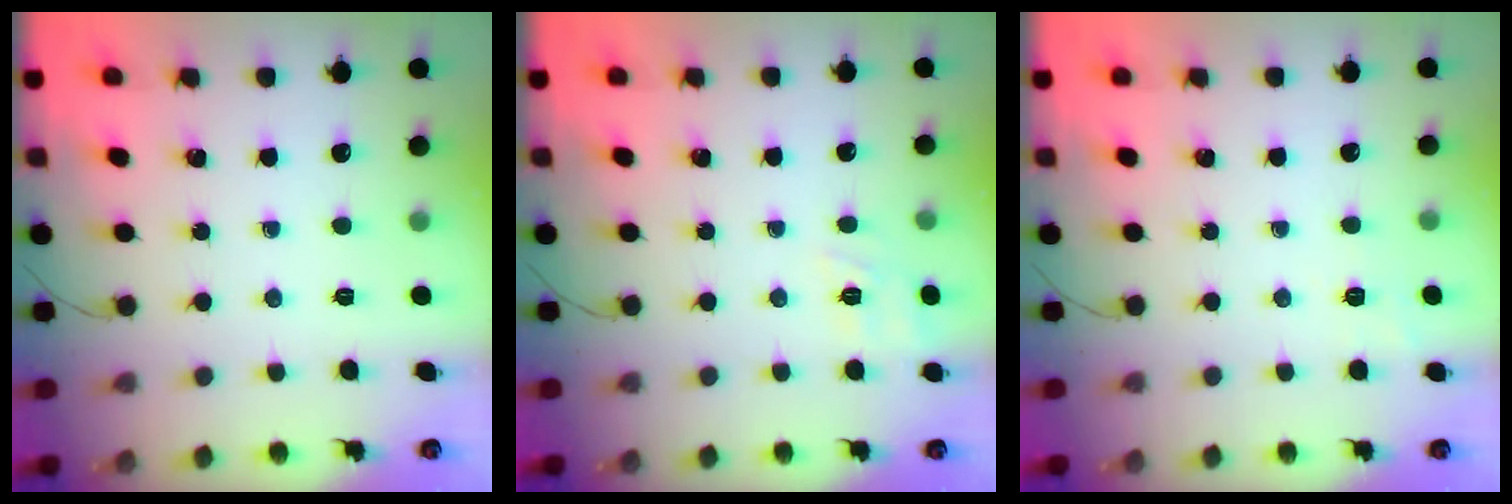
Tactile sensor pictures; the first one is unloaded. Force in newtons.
{"total": 9.7, "press": 9.6, "slide": 1.7}
{"total": 2.2, "press": 0.9, "slide": 2.0}